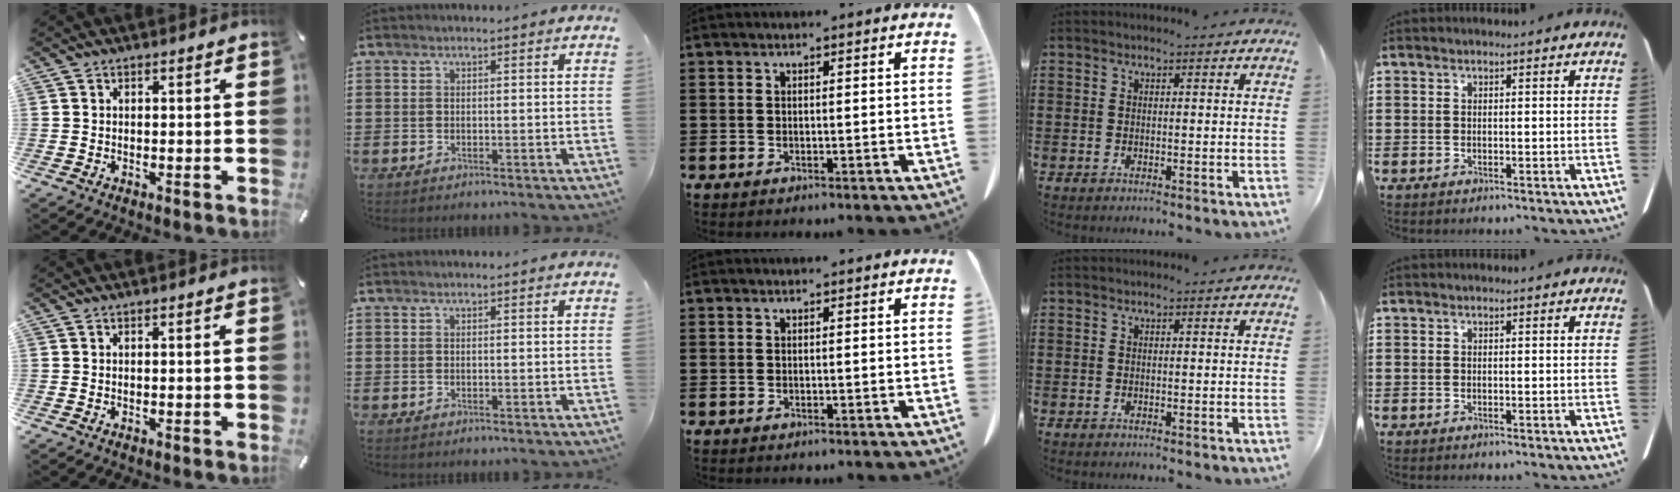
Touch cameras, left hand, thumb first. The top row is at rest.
{}